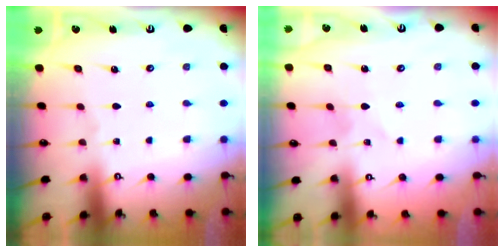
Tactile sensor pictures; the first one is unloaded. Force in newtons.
{"total": 1.4, "press": 1.4, "slide": 0.2}